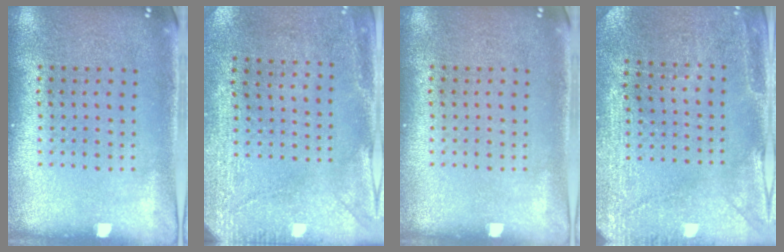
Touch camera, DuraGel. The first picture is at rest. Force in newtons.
{"total": 2.9, "press": 2.3, "slide": 1.8}
{"total": 0.0}
{"total": 2.9, "press": 2.8, "slide": 0.6}